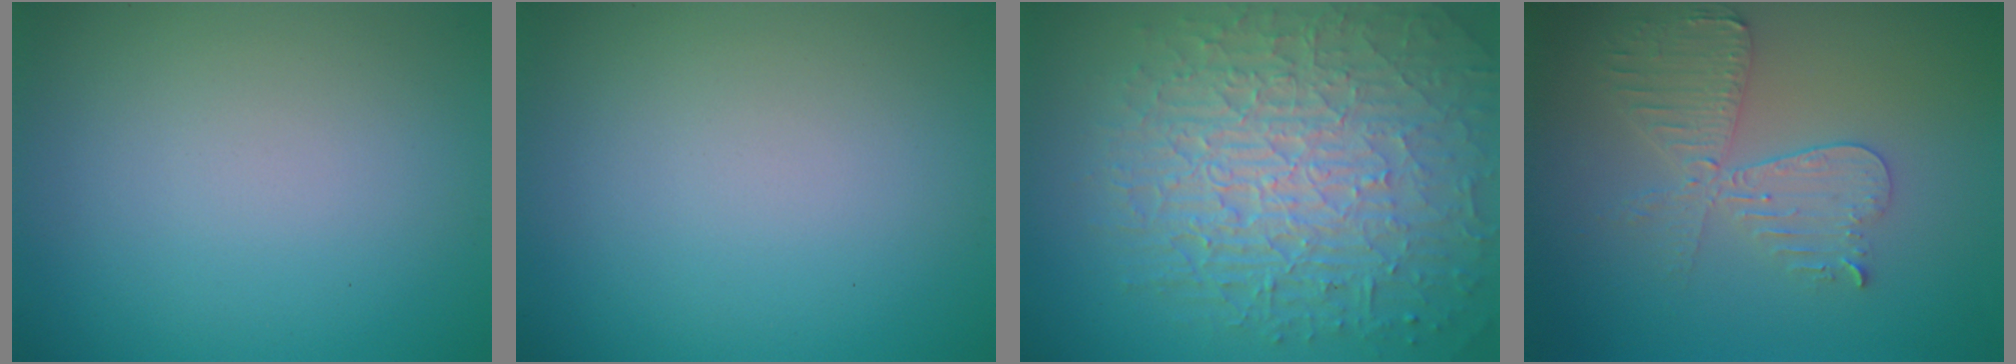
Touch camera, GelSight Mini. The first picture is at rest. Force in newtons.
{"total": 0.0}
{"total": 10.0, "press": 6.5, "slide": 7.6}
{"total": 4.4, "press": 3.8, "slide": 2.1}